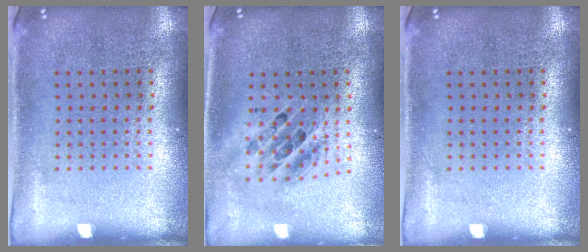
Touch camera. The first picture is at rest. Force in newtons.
{"total": 1.7, "press": 1.4, "slide": 0.9}
{"total": 0.0}